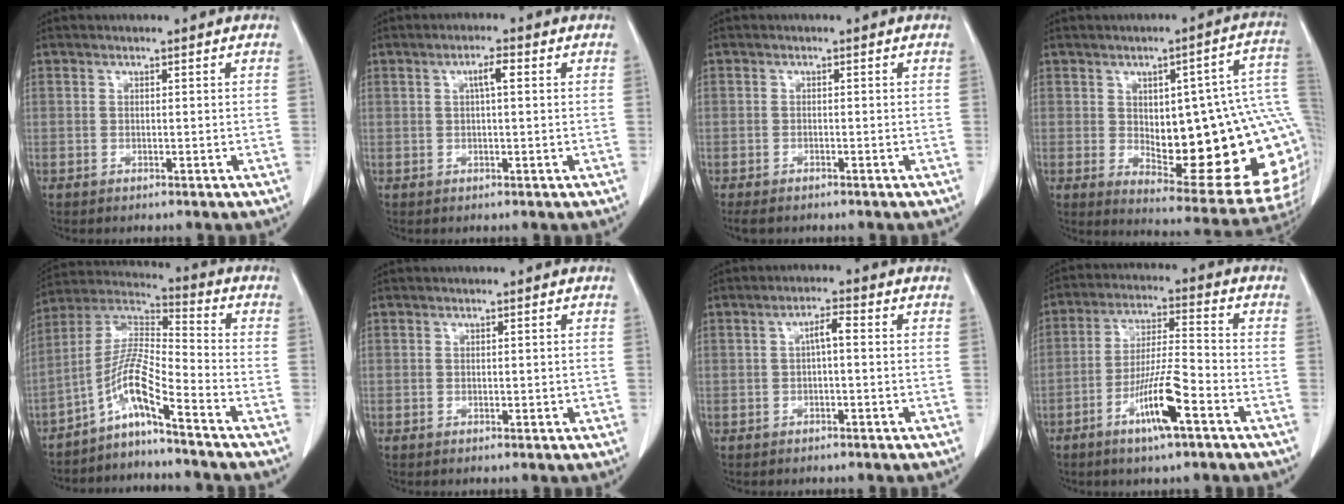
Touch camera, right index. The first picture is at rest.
{"total": 2.6, "force": [0.6, 0.3, 2.5], "torque": [-0.044, 0.006, 0.010]}
{"total": 2.7, "force": [-2.2, 0.9, 1.2], "torque": [-0.019, -0.006, -0.030]}
{"total": 24.9, "force": [-0.1, 7.0, 23.9], "torque": [-0.240, 0.021, 0.020]}
{"total": 8.7, "force": [-5.8, 0.0, 6.5], "torque": [-0.137, 0.016, -0.115]}
{"total": 0.7, "force": [0.0, 0.4, 0.5], "torque": [-0.008, 0.001, 0.002]}
{"total": 2.7, "force": [0.1, 0.5, 2.6], "torque": [-0.045, 0.008, 0.002]}
{"total": 10.2, "force": [-5.0, 0.8, 8.8], "torque": [-0.167, -0.007, -0.091]}